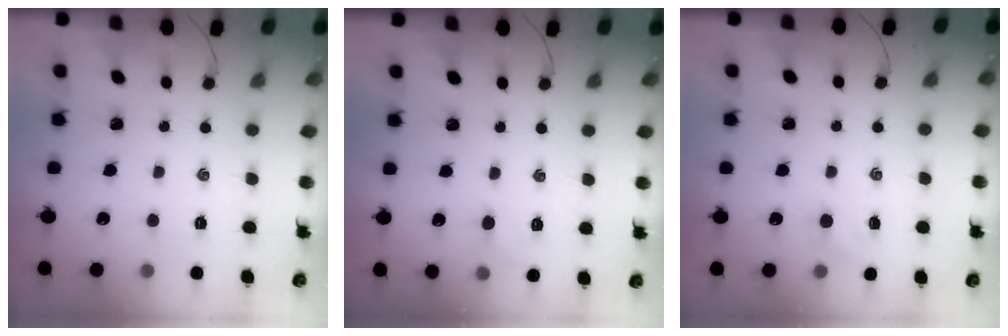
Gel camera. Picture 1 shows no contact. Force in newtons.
{"total": 4.8, "press": 4.6, "slide": 1.5}
{"total": 3.1, "press": 2.9, "slide": 1.0}